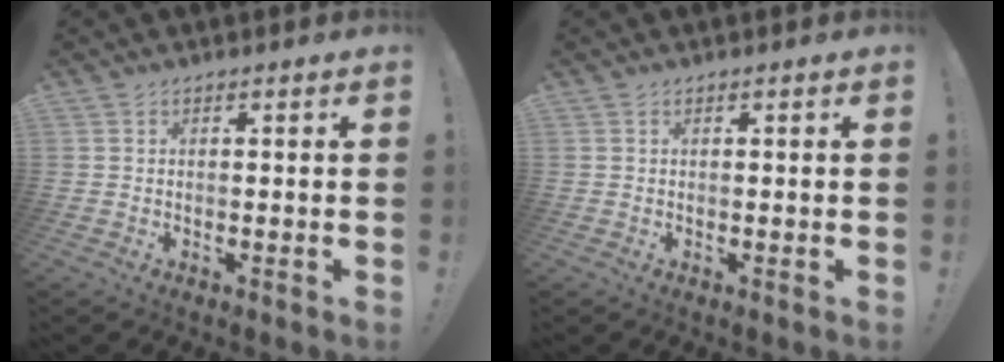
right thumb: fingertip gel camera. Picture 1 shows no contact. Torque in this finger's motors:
{"motor_torque": [-0.01, 0.02, 0.01, 0.06, 0.04]}